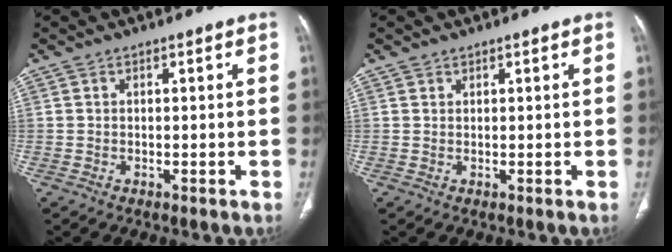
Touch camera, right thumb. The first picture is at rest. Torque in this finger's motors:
{"motor_torque": [0.06, -0.42, -0.42, 0.21, -0.02]}